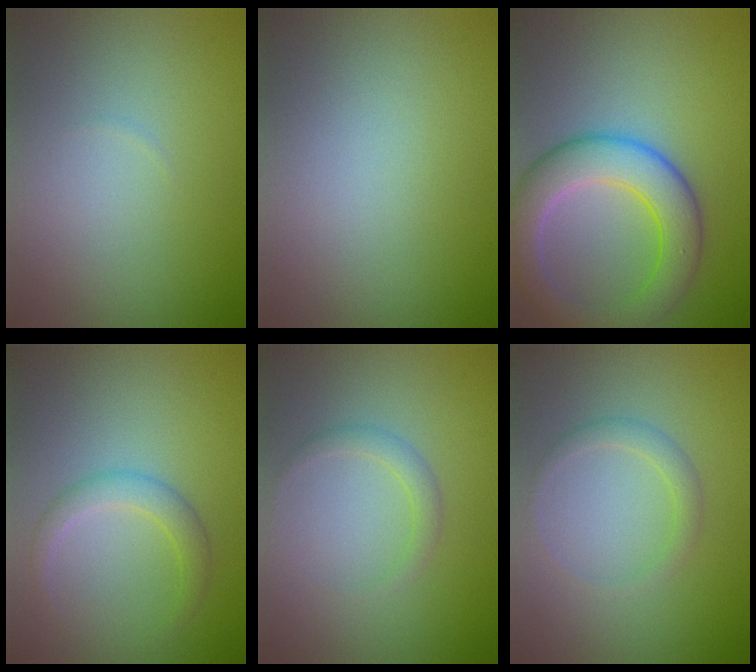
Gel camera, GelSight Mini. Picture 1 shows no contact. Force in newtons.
{"total": 0.0}
{"total": 6.6, "press": 6.6, "slide": 0.4}
{"total": 2.1, "press": 2.1, "slide": 0.1}
{"total": 1.3, "press": 1.3, "slide": 0.1}
{"total": 1.5, "press": 1.5, "slide": 0.1}